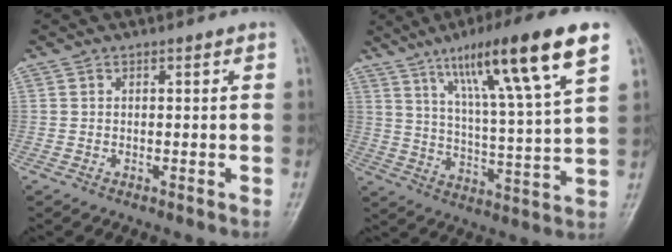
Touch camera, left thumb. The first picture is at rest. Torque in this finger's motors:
{"motor_torque": [0.86, 0.50, 1.58, -1.19, 0.39]}